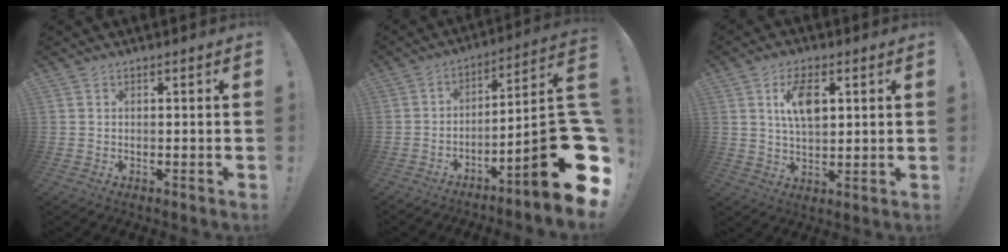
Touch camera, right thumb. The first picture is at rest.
{"total": 18.4, "force": [-6.6, 1.6, 17.1], "torque": [-0.248, 0.015, -0.109]}
{"total": 9.2, "force": [3.1, 4.6, 7.3], "torque": [-0.115, -0.003, 0.052]}